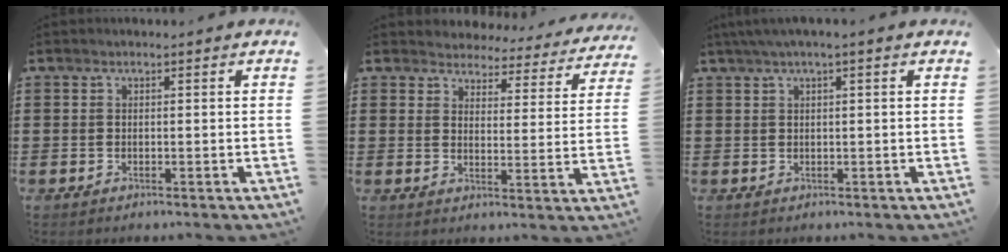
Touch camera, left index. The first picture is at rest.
{"total": 4.2, "force": [4.2, 0.5, 0.0], "torque": [-0.018, -0.037, 0.070]}
{"total": 1.7, "force": [0.7, 0.0, 1.6], "torque": [-0.030, -0.002, 0.013]}